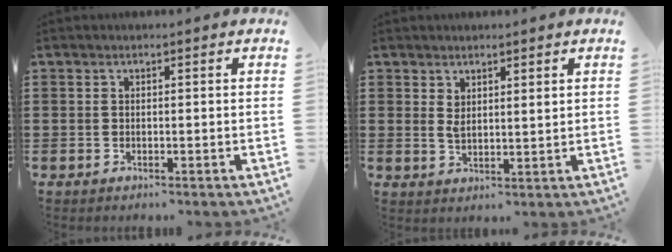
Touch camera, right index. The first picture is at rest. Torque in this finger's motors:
{"motor_torque": [-0.09, 0.19, 0.06, 0.04]}